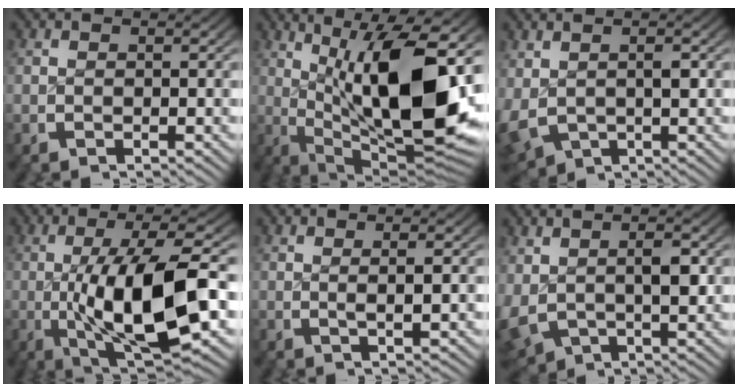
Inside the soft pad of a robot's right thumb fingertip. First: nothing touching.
{"total": 19.2, "force": [-0.8, 9.8, 16.5], "torque": [-0.277, -0.051, 0.020]}
{"total": 6.2, "force": [-1.3, 5.0, 3.4], "torque": [-0.092, -0.030, 0.001]}
{"total": 13.7, "force": [-1.8, 5.9, 12.3], "torque": [-0.232, -0.031, -0.010]}
{"total": 1.4, "force": [0.2, 0.1, 1.4], "torque": [-0.027, 0.001, 0.005]}
{"total": 6.5, "force": [-0.8, 5.0, 4.1], "torque": [-0.101, -0.025, 0.008]}